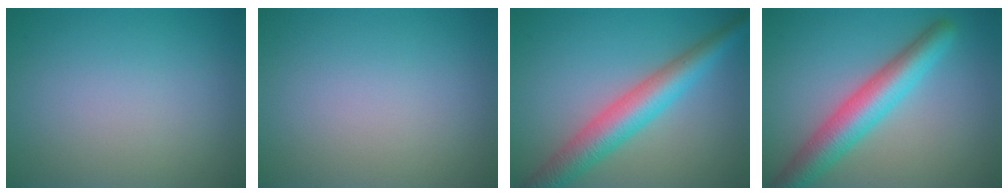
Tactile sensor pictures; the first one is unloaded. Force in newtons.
{"total": 0.0}
{"total": 5.9, "press": 5.9, "slide": 0.1}
{"total": 6.1, "press": 6.1, "slide": 0.3}